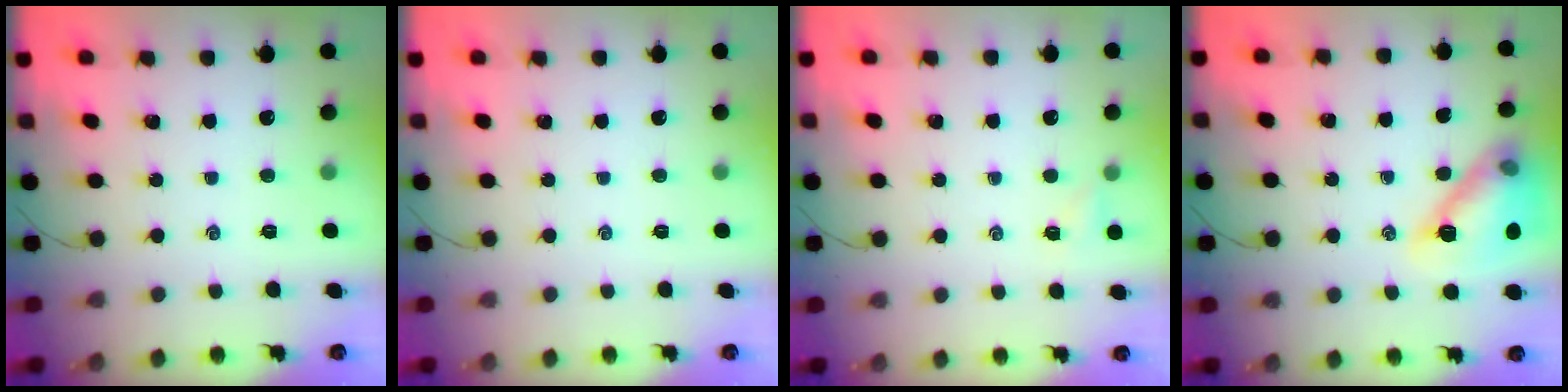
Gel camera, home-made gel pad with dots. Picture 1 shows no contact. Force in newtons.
{"total": 0.0}
{"total": 1.7, "press": 1.7, "slide": 0.5}
{"total": 14.6, "press": 14.6, "slide": 0.8}